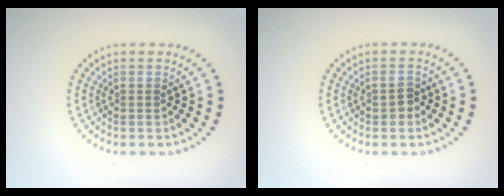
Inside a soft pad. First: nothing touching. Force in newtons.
{"total": 1.3, "press": 1.3, "slide": 0.1}